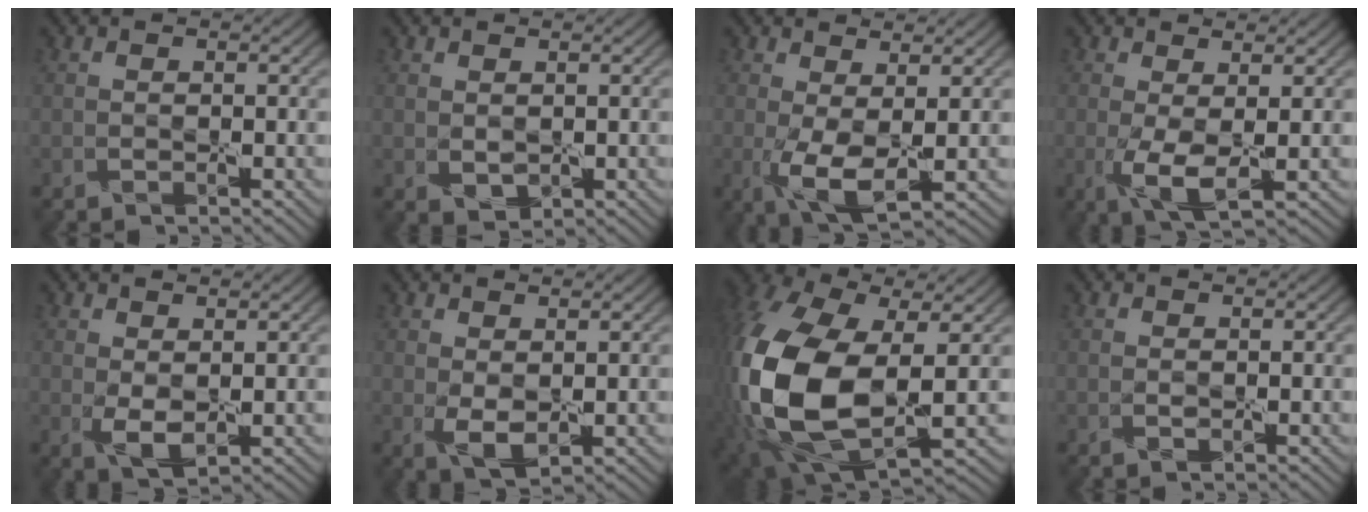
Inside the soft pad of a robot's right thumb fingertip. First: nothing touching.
{"total": 1.6, "force": [0.5, 1.1, 1.0], "torque": [-0.028, -0.007, 0.017]}
{"total": 5.3, "force": [-0.1, 1.9, 4.9], "torque": [-0.112, -0.007, 0.001]}
{"total": 4.3, "force": [-0.2, 1.2, 4.1], "torque": [-0.096, -0.006, -0.003]}
{"total": 3.0, "force": [0.6, 1.5, 2.5], "torque": [-0.059, -0.008, 0.016]}
{"total": 3.0, "force": [0.5, 1.6, 2.5], "torque": [-0.059, -0.008, 0.015]}
{"total": 18.2, "force": [-1.4, 10.6, 14.8], "torque": [-0.374, -0.028, -0.018]}
{"total": 0.5, "force": [0.1, 0.3, 0.4], "torque": [-0.011, -0.002, 0.003]}